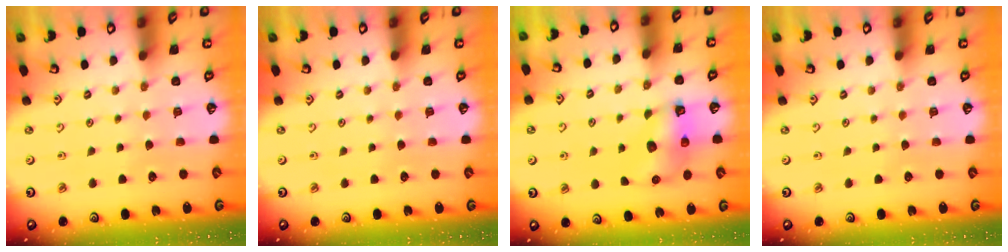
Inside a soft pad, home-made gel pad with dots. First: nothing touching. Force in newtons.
{"total": 0.0}
{"total": 8.0, "press": 7.9, "slide": 0.5}
{"total": 0.0}